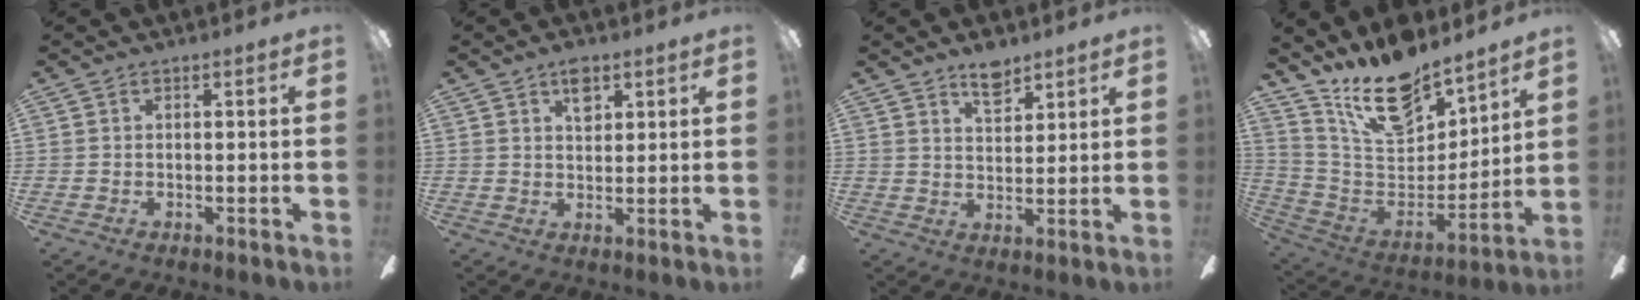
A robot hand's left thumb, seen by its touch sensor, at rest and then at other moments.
{"total": 4.8, "force": [2.8, 2.7, 2.8], "torque": [-0.029, -0.008, 0.045]}
{"total": 6.5, "force": [4.9, 3.0, 3.1], "torque": [-0.042, -0.025, 0.086]}
{"total": 17.9, "force": [13.8, 7.6, 8.6], "torque": [-0.162, -0.094, 0.247]}